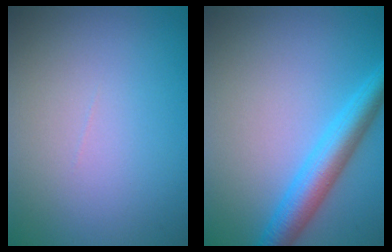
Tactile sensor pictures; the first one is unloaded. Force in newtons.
{"total": 4.9, "press": 4.9, "slide": 0.1}